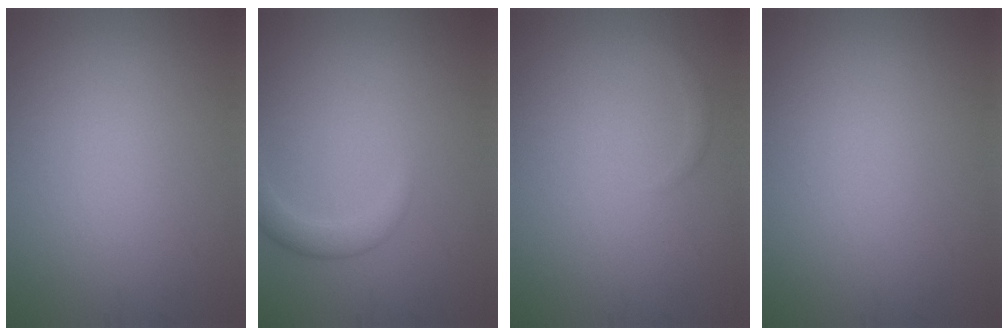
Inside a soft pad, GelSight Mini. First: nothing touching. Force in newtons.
{"total": 2.0, "press": 2.0, "slide": 0.1}
{"total": 0.7, "press": 0.7, "slide": 0.1}
{"total": 0.0}